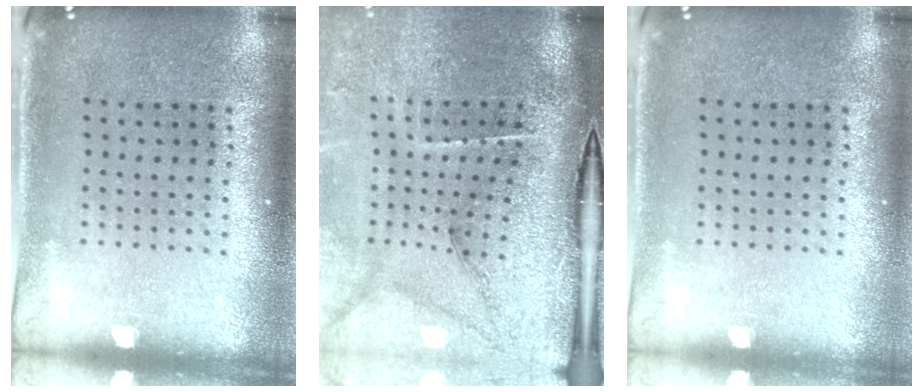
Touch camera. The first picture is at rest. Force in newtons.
{"total": 4.7, "press": 3.7, "slide": 2.9}
{"total": 0.0}